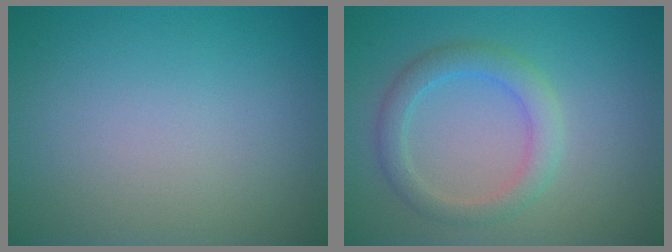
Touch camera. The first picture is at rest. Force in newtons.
{"total": 3.0, "press": 3.0, "slide": 0.1}